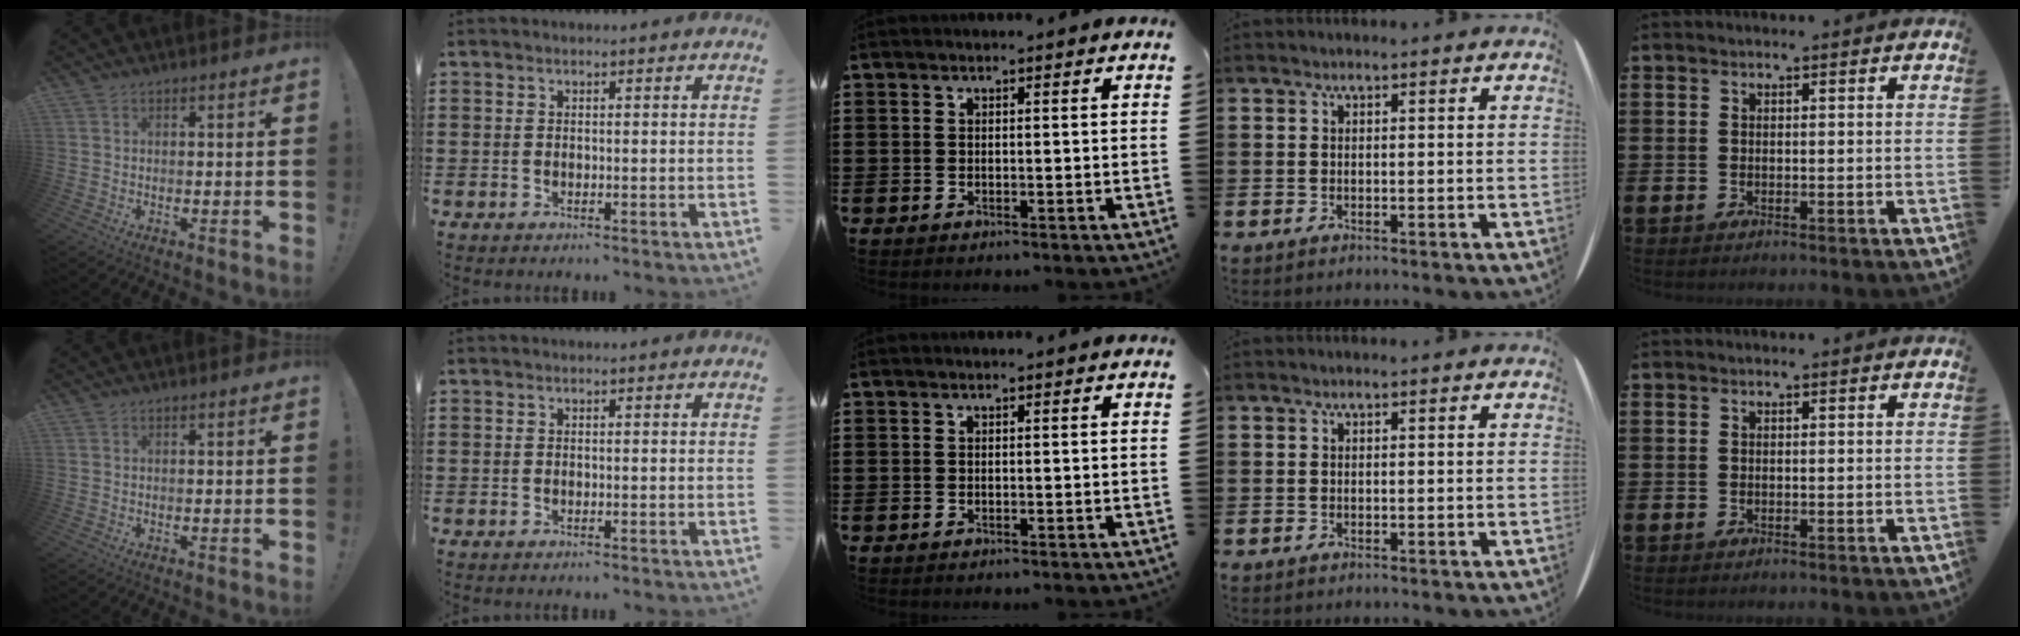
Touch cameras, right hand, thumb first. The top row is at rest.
{}